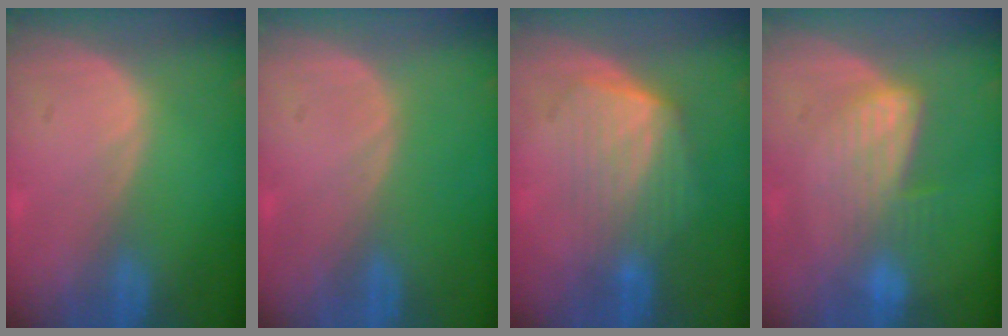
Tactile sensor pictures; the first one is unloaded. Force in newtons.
{"total": 0.0}
{"total": 7.0, "press": 6.4, "slide": 2.8}
{"total": 7.0, "press": 5.9, "slide": 3.8}